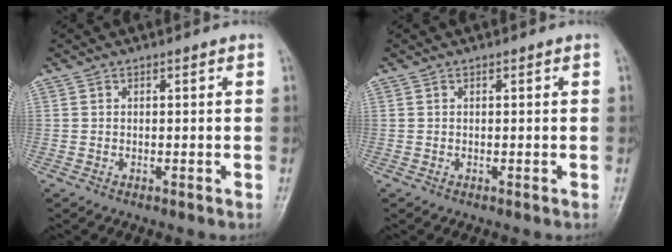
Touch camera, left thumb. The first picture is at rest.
{"total": 0.0}